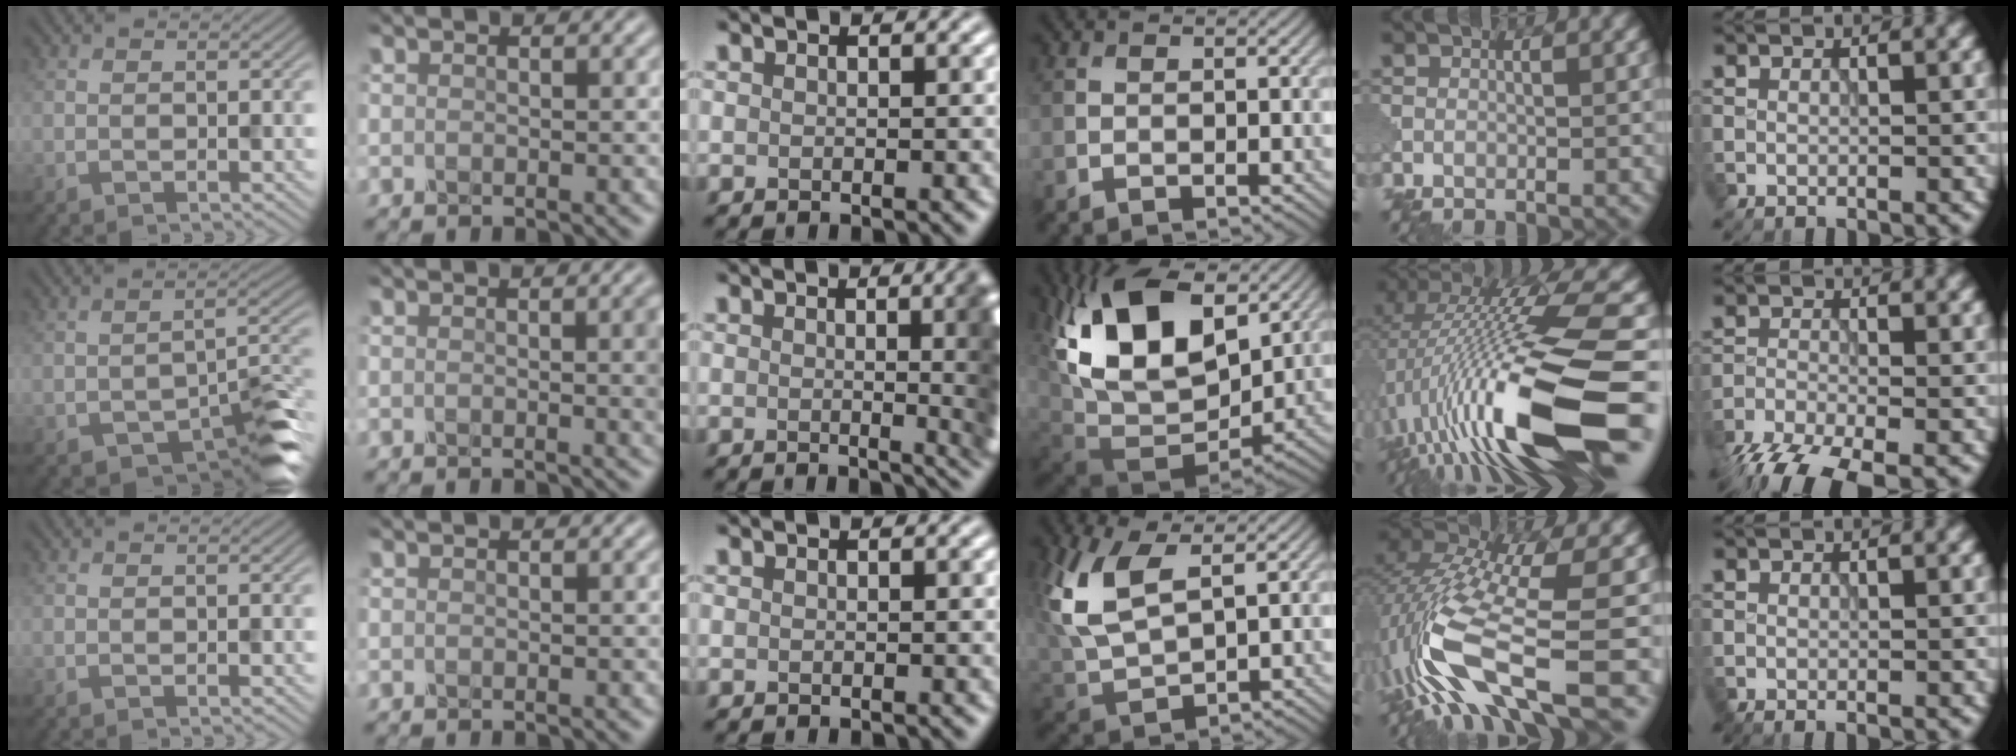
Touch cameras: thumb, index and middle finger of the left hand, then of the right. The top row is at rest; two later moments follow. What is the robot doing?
{"motion": "disassemble", "object": "pitcher"}